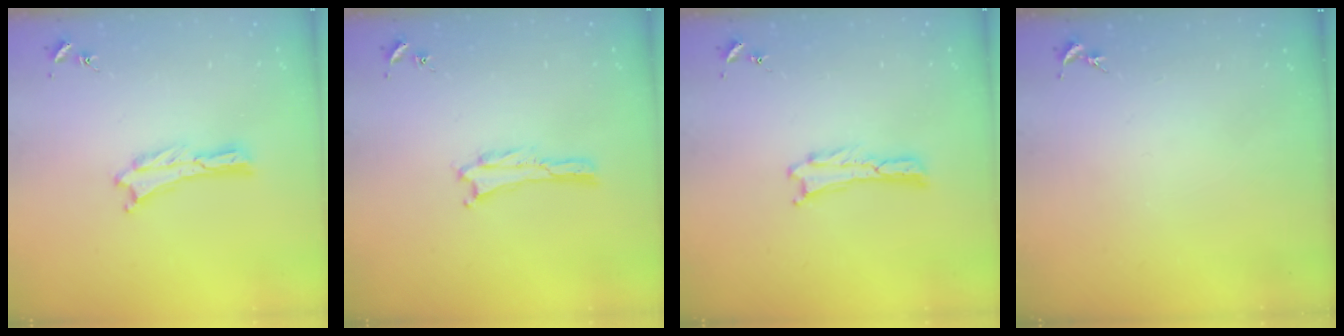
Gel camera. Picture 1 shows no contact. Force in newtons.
{"total": 0.0}
{"total": 0.0}
{"total": 0.0}